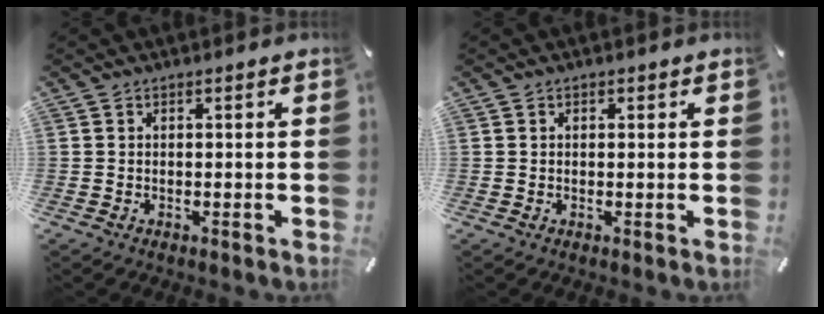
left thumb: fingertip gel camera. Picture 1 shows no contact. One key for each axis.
{"total": 0.6, "fx": 0.2, "fy": 0.6, "fz": 0.2, "tx": -0.004, "ty": 0.004, "tz": 0.003}